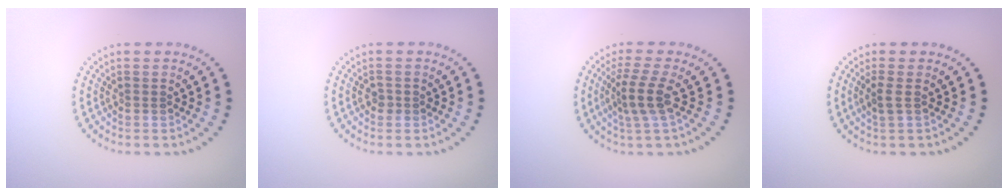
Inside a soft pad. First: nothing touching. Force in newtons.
{"total": 0.8, "press": 0.8, "slide": 0.1}
{"total": 3.1, "press": 2.3, "slide": 2.0}
{"total": 1.5, "press": 1.2, "slide": 0.8}